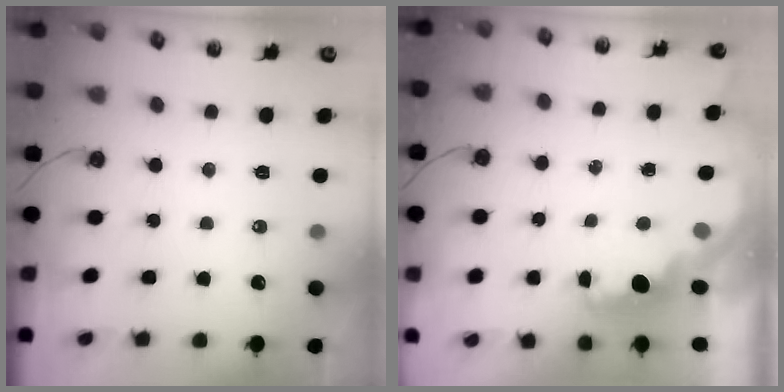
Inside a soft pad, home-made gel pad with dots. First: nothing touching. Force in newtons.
{"total": 2.0, "press": 1.8, "slide": 0.8}